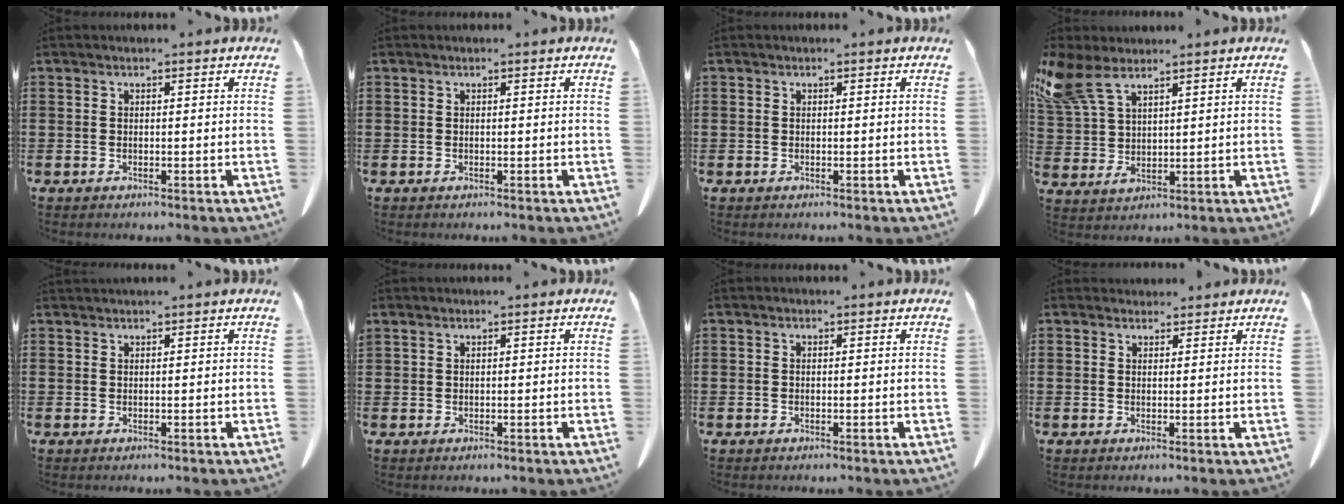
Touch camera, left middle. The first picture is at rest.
{"total": 0.0}
{"total": 0.0}
{"total": 7.2, "force": [4.7, 2.6, 4.8], "torque": [-0.122, -0.009, 0.089]}
{"total": 0.7, "force": [0.6, -0.1, 0.1], "torque": [-0.004, -0.002, 0.014]}
{"total": 0.6, "force": [0.5, 0.0, 0.3], "torque": [-0.010, -0.004, 0.013]}
{"total": 0.0}
{"total": 1.7, "force": [1.6, 0.5, 0.1], "torque": [0.003, 0.000, 0.029]}